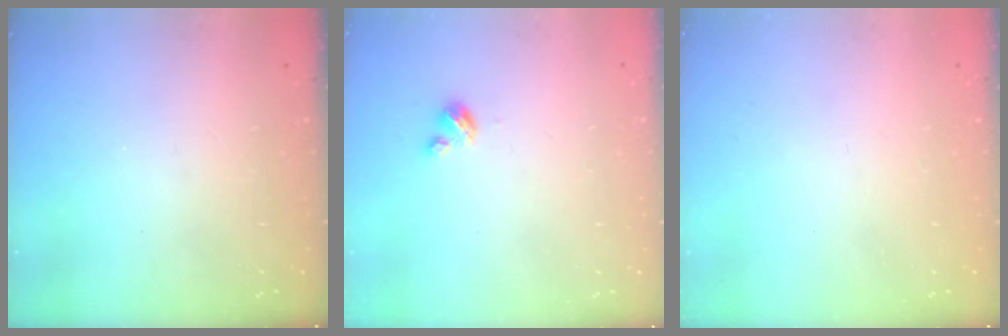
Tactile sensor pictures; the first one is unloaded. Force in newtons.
{"total": 2.7, "press": 2.7, "slide": 0.3}
{"total": 0.0}